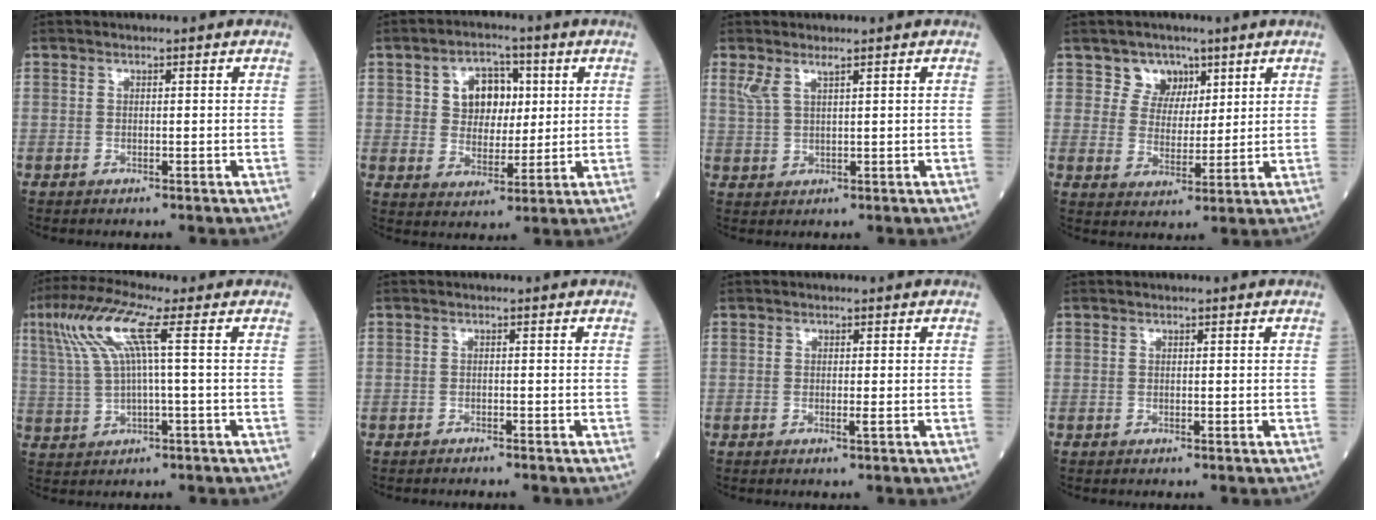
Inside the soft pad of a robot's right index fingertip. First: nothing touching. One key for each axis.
{"total": 7.6, "fx": 2.2, "fy": 5.4, "fz": 4.9, "tx": -0.076, "ty": 0.019, "tz": 0.039}
{"total": 2.5, "fx": 1.7, "fy": 0.4, "fz": 1.8, "tx": -0.048, "ty": 0.010, "tz": 0.043}
{"total": 5.3, "fx": 3.2, "fy": 4.2, "fz": 0.8, "tx": -0.011, "ty": 0.005, "tz": 0.058}
{"total": 8.8, "fx": 2.4, "fy": -0.2, "fz": 8.5, "tx": -0.188, "ty": 0.028, "tz": 0.052}
{"total": 1.9, "fx": -1.8, "fy": 0.1, "fz": 0.5, "tx": -0.010, "ty": -0.001, "tz": -0.022}
{"total": 0.7, "fx": -0.3, "fy": -0.1, "fz": 0.7, "tx": -0.012, "ty": -0.001, "tz": -0.007}
{"total": 0.0}